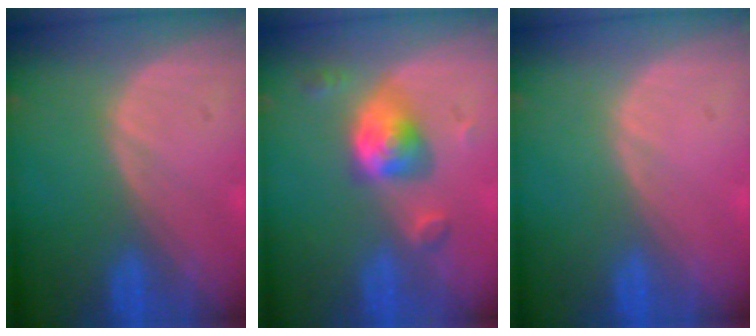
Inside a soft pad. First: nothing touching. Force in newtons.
{"total": 5.5, "press": 5.3, "slide": 1.3}
{"total": 0.0}